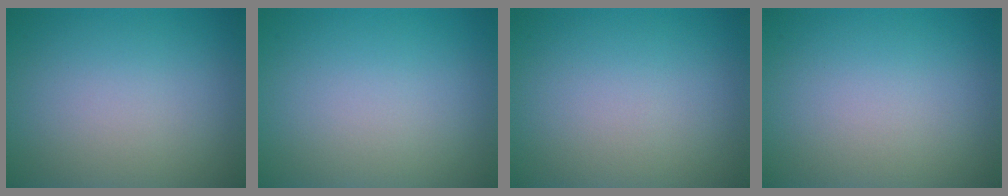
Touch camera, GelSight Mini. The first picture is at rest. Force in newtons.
{"total": 0.0}
{"total": 0.0}
{"total": 0.0}